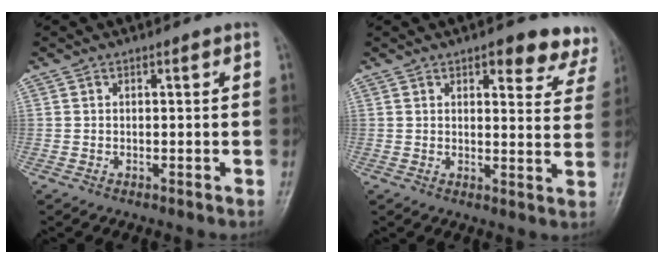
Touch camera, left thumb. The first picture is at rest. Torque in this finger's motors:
{"motor_torque": [0.12, 0.06, -0.01, 0.10, 0.10]}